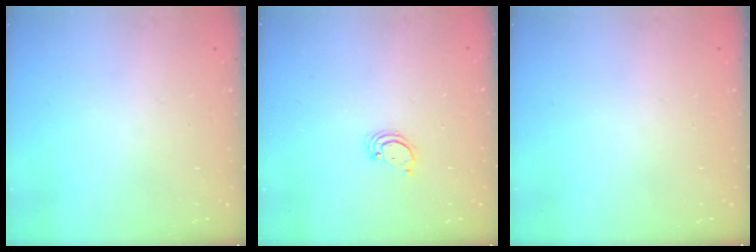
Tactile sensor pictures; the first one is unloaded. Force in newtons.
{"total": 1.7, "press": 1.7, "slide": 0.1}
{"total": 0.0}